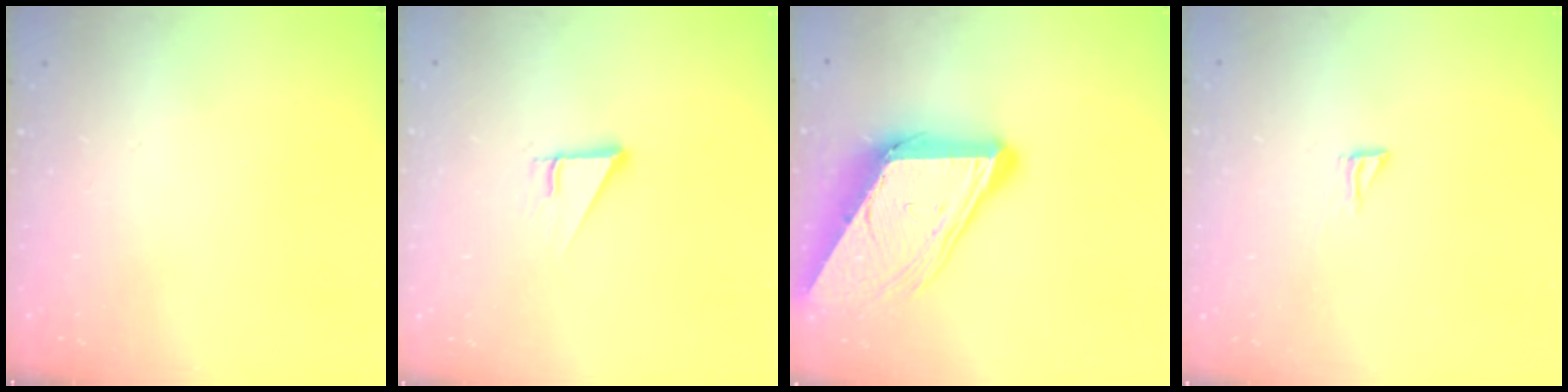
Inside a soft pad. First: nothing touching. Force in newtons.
{"total": 2.5, "press": 2.5, "slide": 0.1}
{"total": 18.6, "press": 18.5, "slide": 2.0}
{"total": 4.6, "press": 4.5, "slide": 0.5}